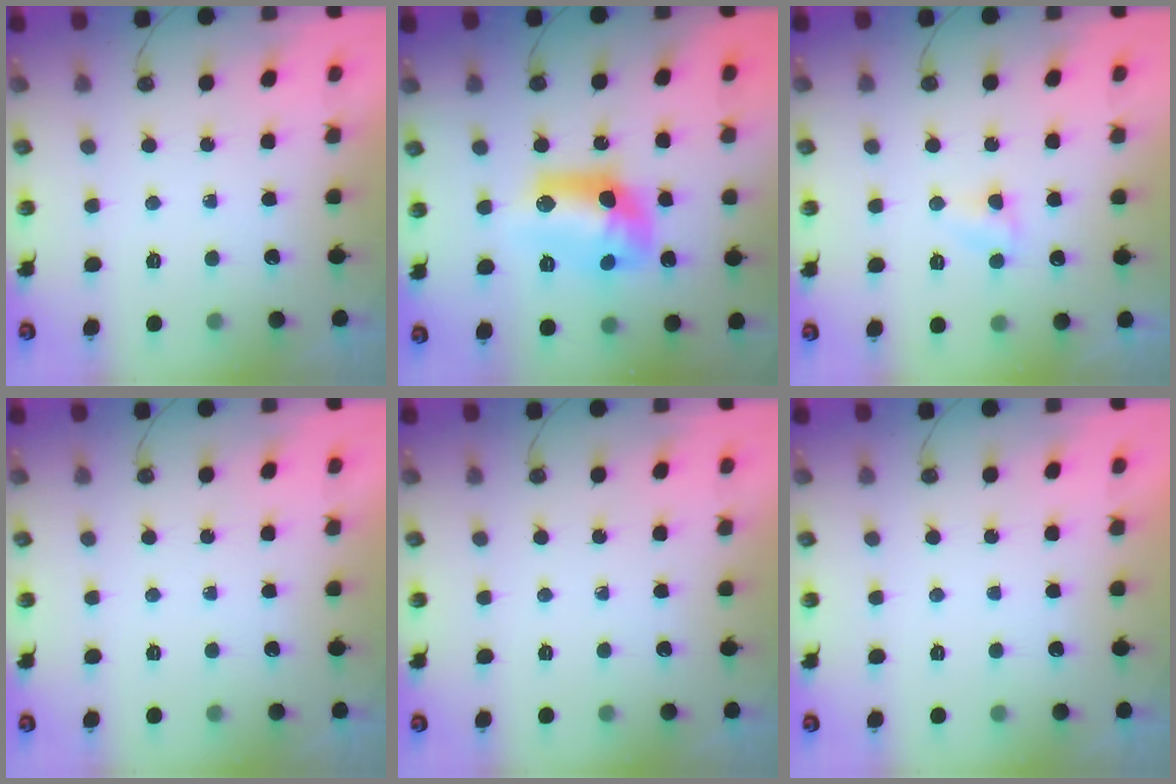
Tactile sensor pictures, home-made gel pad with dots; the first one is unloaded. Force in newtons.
{"total": 12.2, "press": 12.2, "slide": 0.7}
{"total": 3.8, "press": 3.8, "slide": 0.5}
{"total": 0.0}
{"total": 0.0}
{"total": 0.0}